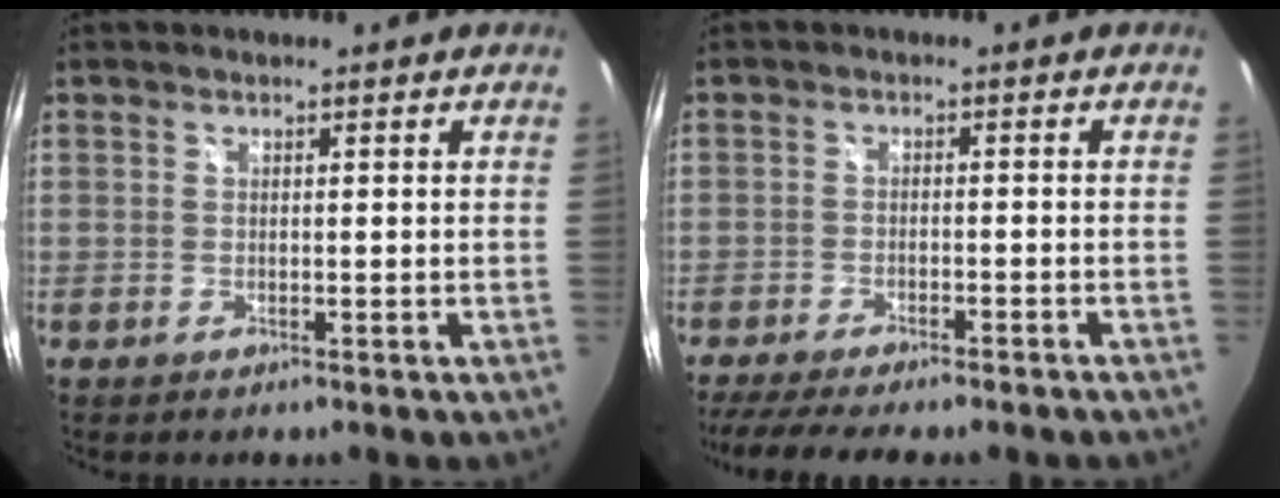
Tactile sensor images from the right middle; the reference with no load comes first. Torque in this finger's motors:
{"motor_torque": [1.09, -1.05, 0.34, 0.10]}